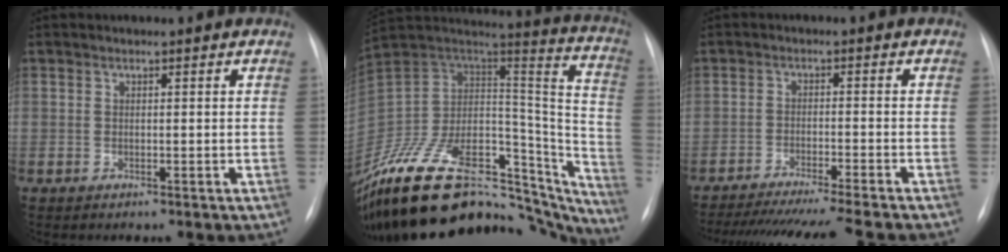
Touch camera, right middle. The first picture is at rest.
{"total": 39.5, "force": [-30.3, 16.8, 19.0], "torque": [-0.288, -0.004, -0.429]}
{"total": 17.7, "force": [-15.9, -0.6, 7.8], "torque": [-0.120, -0.048, -0.229]}